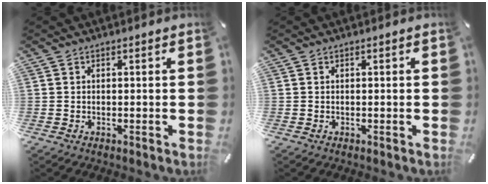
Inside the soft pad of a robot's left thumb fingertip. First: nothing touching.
{"total": 0.0}